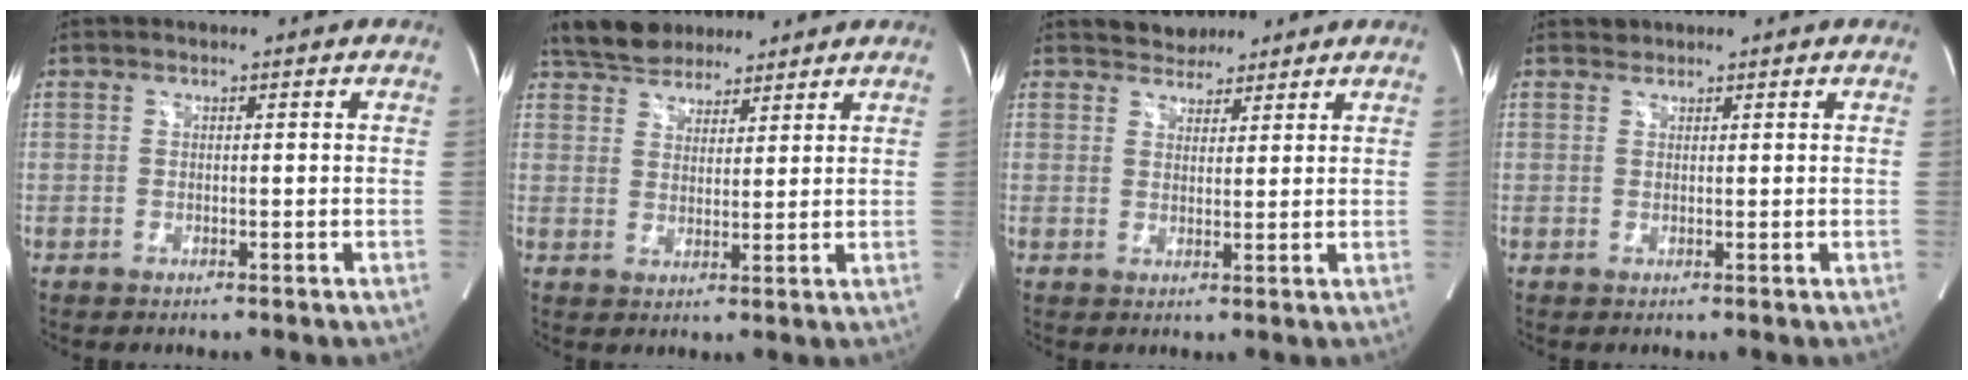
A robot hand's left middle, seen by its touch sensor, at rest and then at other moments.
{"total": 8.5, "force": [7.2, 3.7, 2.8], "torque": [-0.044, 0.024, 0.125]}
{"total": 3.8, "force": [3.3, 1.8, 0.4], "torque": [-0.004, 0.010, 0.052]}
{"total": 0.8, "force": [0.7, 0.3, -0.2], "torque": [0.001, 0.004, 0.010]}